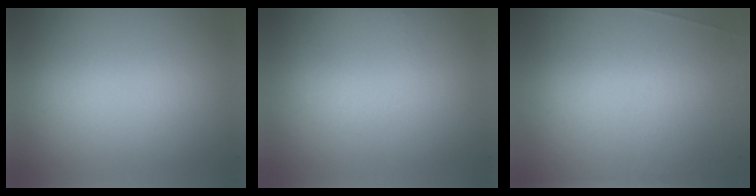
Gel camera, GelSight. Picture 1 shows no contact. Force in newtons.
{"total": 1.1}
{"total": 6.8}